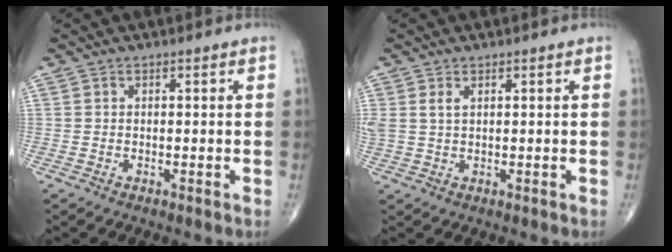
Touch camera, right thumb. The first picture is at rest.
{"total": 2.6, "force": [1.0, 1.3, 2.0], "torque": [-0.053, 0.010, 0.029]}